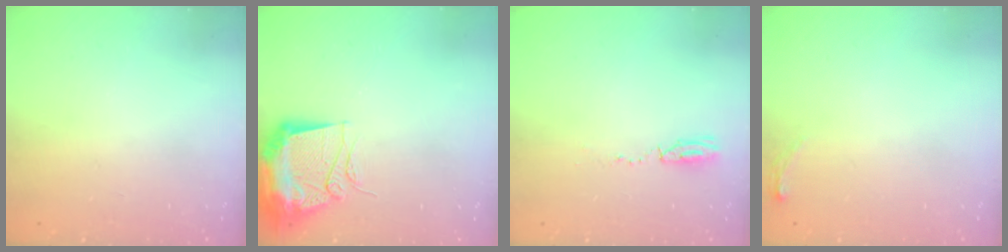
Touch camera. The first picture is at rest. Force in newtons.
{"total": 15.0, "press": 14.9, "slide": 1.4}
{"total": 11.2, "press": 4.4, "slide": 10.3}
{"total": 4.0, "press": 3.9, "slide": 1.0}